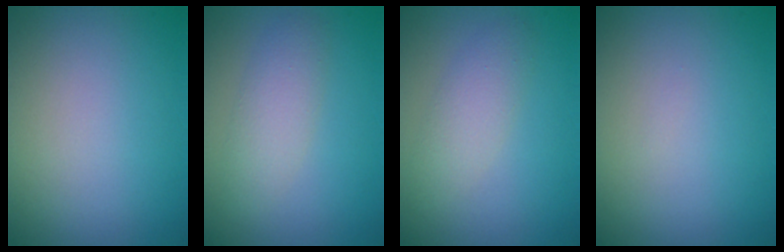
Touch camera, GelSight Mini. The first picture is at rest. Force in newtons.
{"total": 2.5, "press": 2.5, "slide": 0.1}
{"total": 2.3, "press": 2.3, "slide": 0.0}
{"total": 0.0}